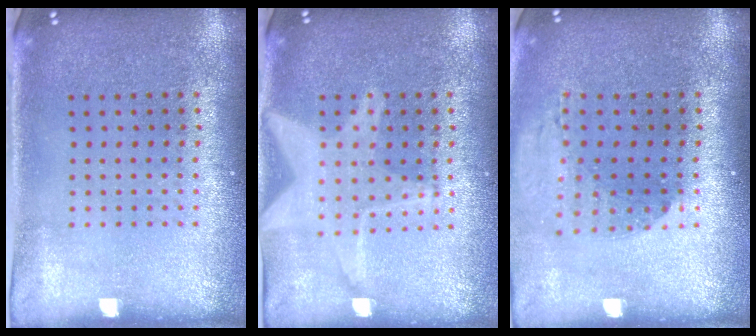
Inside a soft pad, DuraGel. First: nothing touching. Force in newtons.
{"total": 3.1, "press": 3.1, "slide": 0.4}
{"total": 1.3, "press": 1.3, "slide": 0.4}